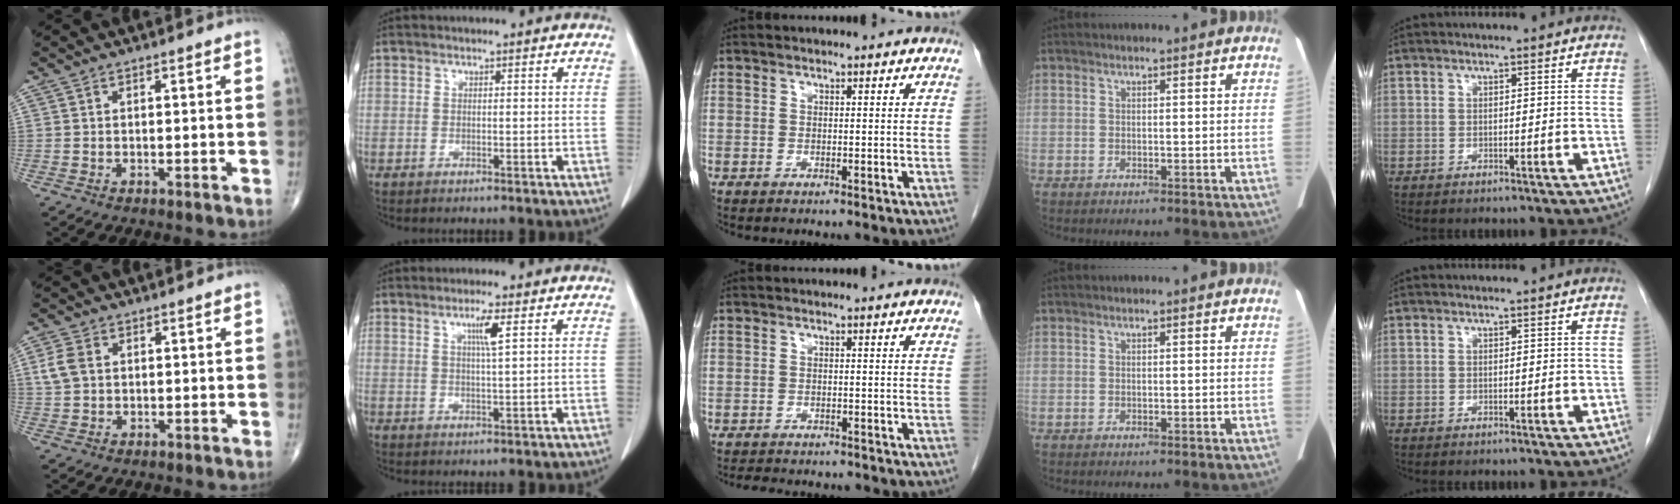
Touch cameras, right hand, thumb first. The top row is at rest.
{"thumb": {"total": 4.2, "force": [0.9, 3.0, 2.8], "torque": [-0.063, 0.006, 0.018]}, "index": {"total": 3.4, "force": [1.4, -0.3, 3.1], "torque": [-0.058, -0.003, 0.025]}, "middle": {"total": 6.4, "force": [-5.8, 1.8, 2.1], "torque": [-0.031, -0.003, -0.079]}}